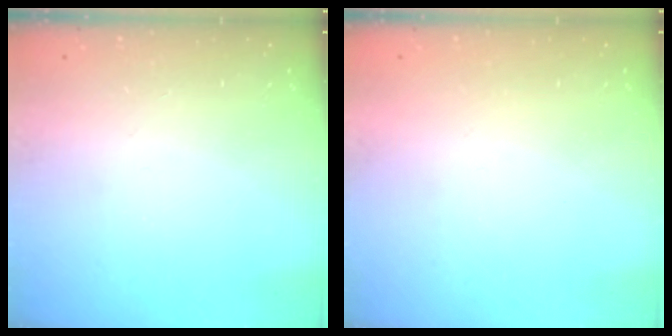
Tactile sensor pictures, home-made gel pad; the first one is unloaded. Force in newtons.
{"total": 0.8, "press": 0.7, "slide": 0.3}